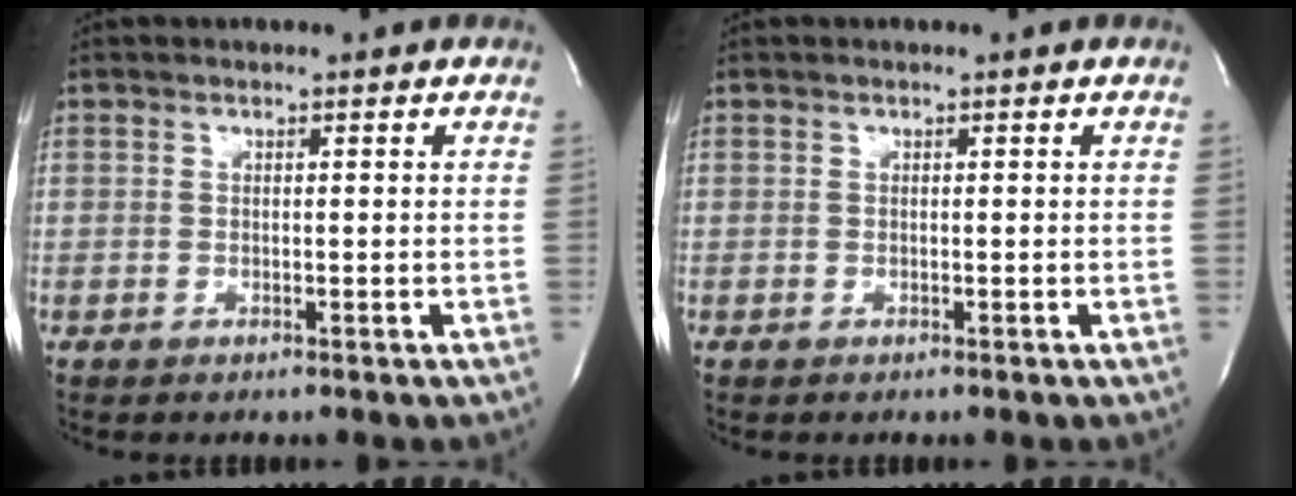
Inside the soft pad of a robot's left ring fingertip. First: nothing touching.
{"total": 0.0}